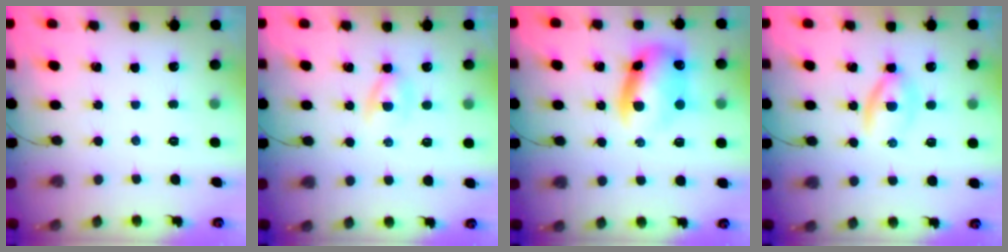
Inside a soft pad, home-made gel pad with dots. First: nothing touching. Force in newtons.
{"total": 2.7, "press": 2.5, "slide": 1.1}
{"total": 10.8, "press": 10.7, "slide": 1.8}
{"total": 3.6, "press": 3.5, "slide": 0.7}